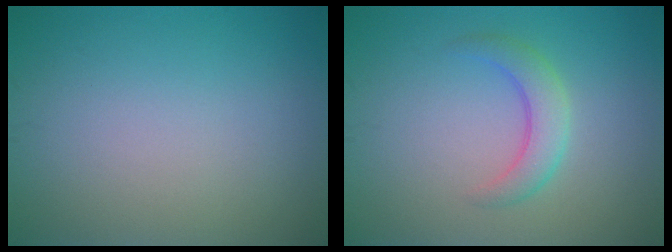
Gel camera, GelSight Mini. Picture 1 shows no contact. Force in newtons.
{"total": 2.7, "press": 2.7, "slide": 0.2}